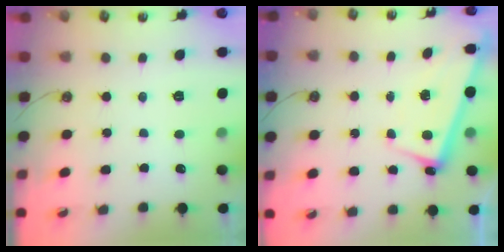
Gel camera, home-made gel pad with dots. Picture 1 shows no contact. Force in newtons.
{"total": 2.5, "press": 2.4, "slide": 0.6}